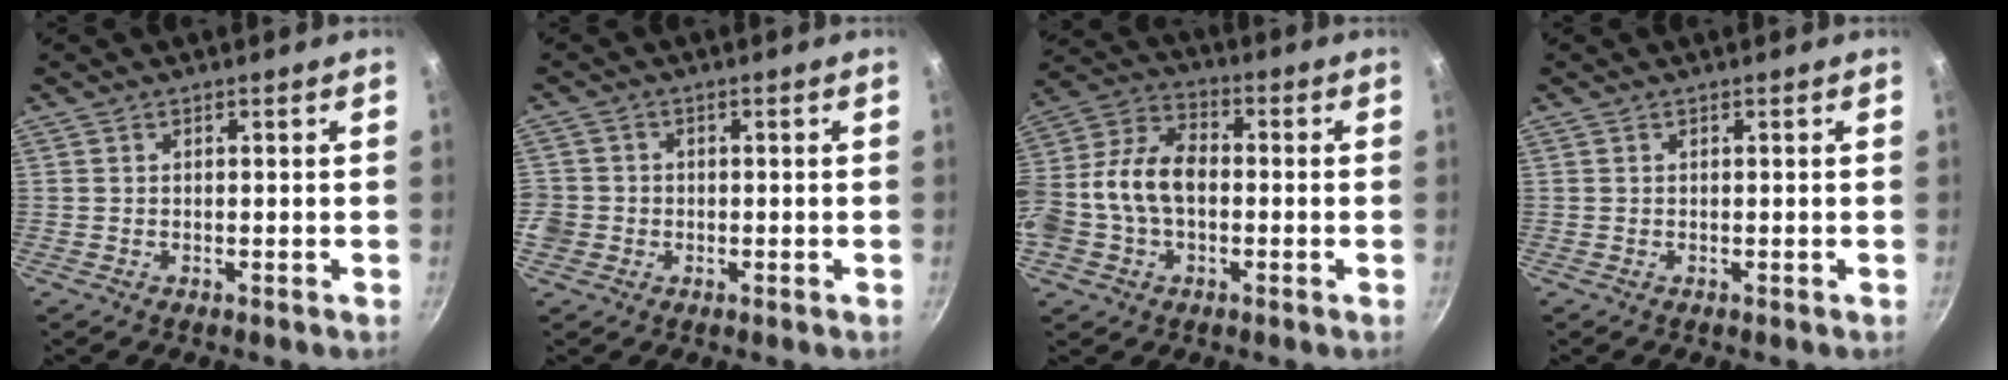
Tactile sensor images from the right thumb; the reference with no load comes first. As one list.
[{"total": 4.4, "force": [-1.2, 4.1, 1.2], "torque": [-0.017, 0.018, -0.022]}, {"total": 14.8, "force": [-1.5, 10.1, 10.7], "torque": [-0.190, 0.043, -0.042]}, {"total": 0.0}]